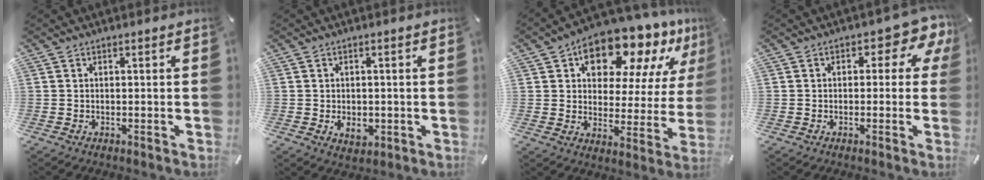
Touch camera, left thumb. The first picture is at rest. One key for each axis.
{"total": 3.7, "fx": -0.6, "fy": 2.8, "fz": 2.3, "tx": -0.030, "ty": -0.006, "tz": -0.012}
{"total": 15.4, "fx": 11.8, "fy": 7.2, "fz": 7.0, "tx": -0.111, "ty": -0.085, "tz": 0.201}
{"total": 6.2, "fx": 1.9, "fy": 3.5, "fz": 4.8, "tx": -0.057, "ty": -0.009, "tz": 0.024}